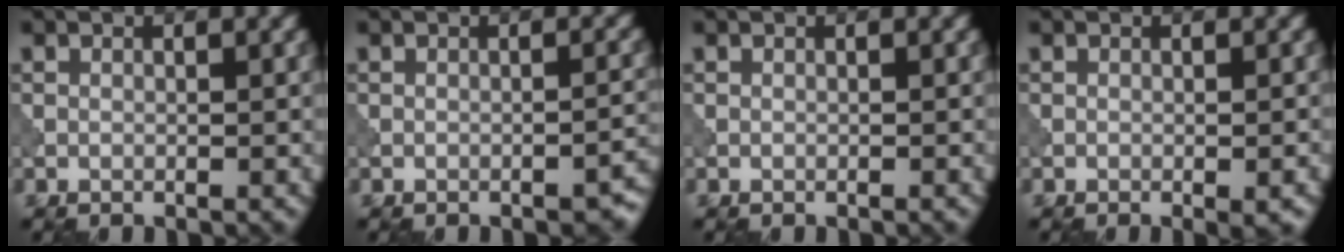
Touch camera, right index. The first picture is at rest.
{"total": 2.1, "force": [-1.7, 0.5, 1.3], "torque": [-0.013, 0.006, -0.022]}
{"total": 0.0}
{"total": 1.6, "force": [-0.7, 0.2, 1.4], "torque": [-0.018, -0.001, -0.010]}